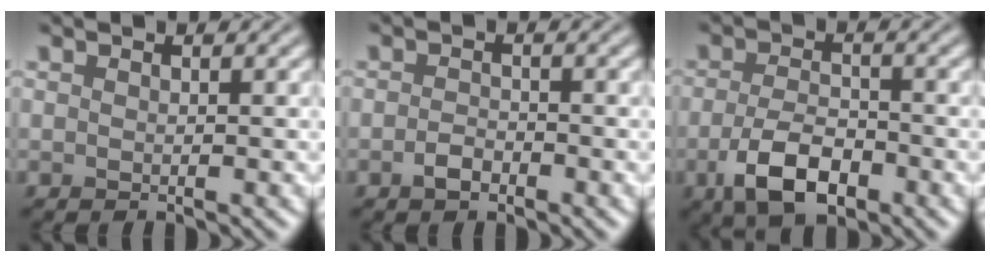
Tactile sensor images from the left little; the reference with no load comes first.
{"total": 1.5, "force": [-1.0, 0.8, 0.9], "torque": [-0.017, 0.002, -0.023]}
{"total": 5.4, "force": [-2.6, 2.6, 3.9], "torque": [-0.077, -0.006, -0.052]}